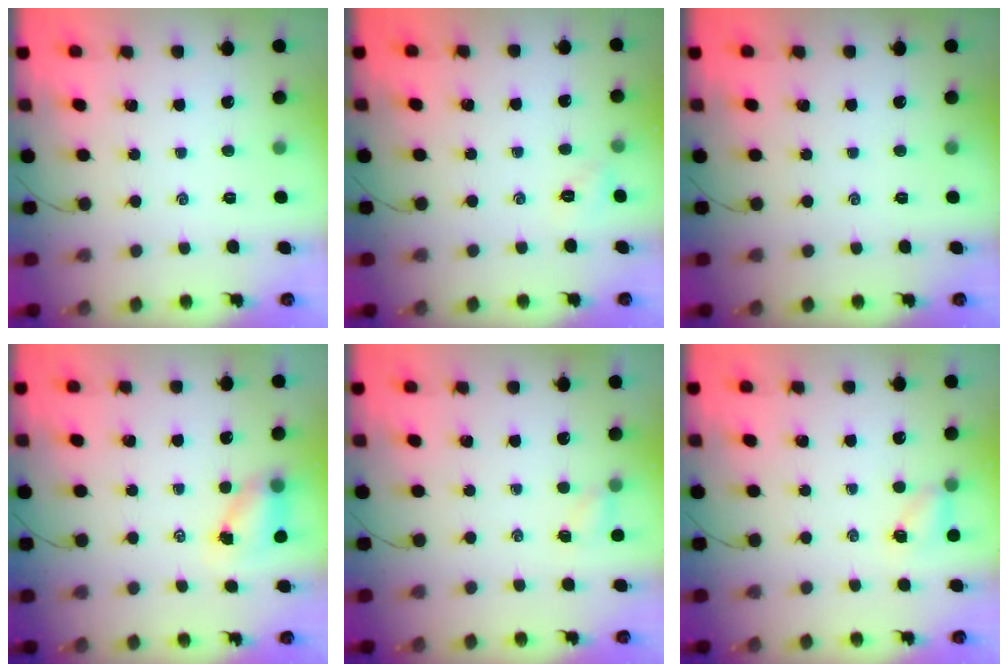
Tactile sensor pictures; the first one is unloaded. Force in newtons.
{"total": 2.2, "press": 2.2, "slide": 0.5}
{"total": 0.0}
{"total": 5.0, "press": 5.0, "slide": 0.7}
{"total": 2.7, "press": 2.5, "slide": 0.8}
{"total": 4.7, "press": 4.5, "slide": 1.2}